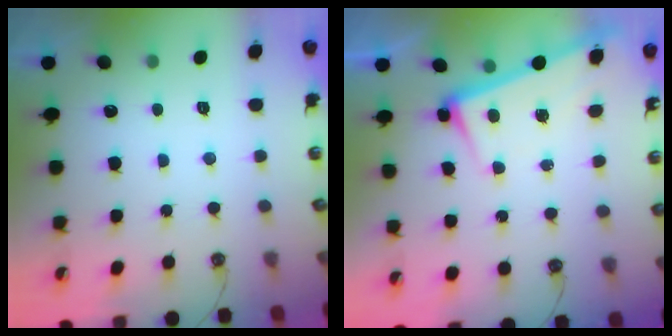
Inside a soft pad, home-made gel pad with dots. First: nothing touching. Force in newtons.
{"total": 2.5, "press": 2.3, "slide": 1.0}